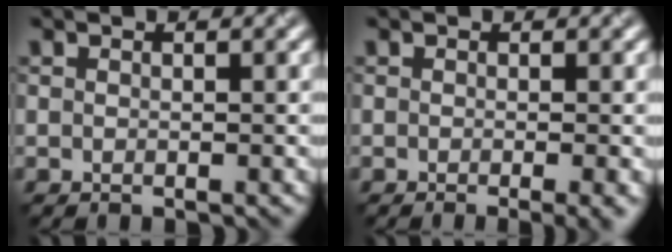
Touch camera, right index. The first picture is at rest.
{"total": 2.9, "force": [-1.2, 0.9, 2.5], "torque": [-0.032, -0.006, -0.008]}